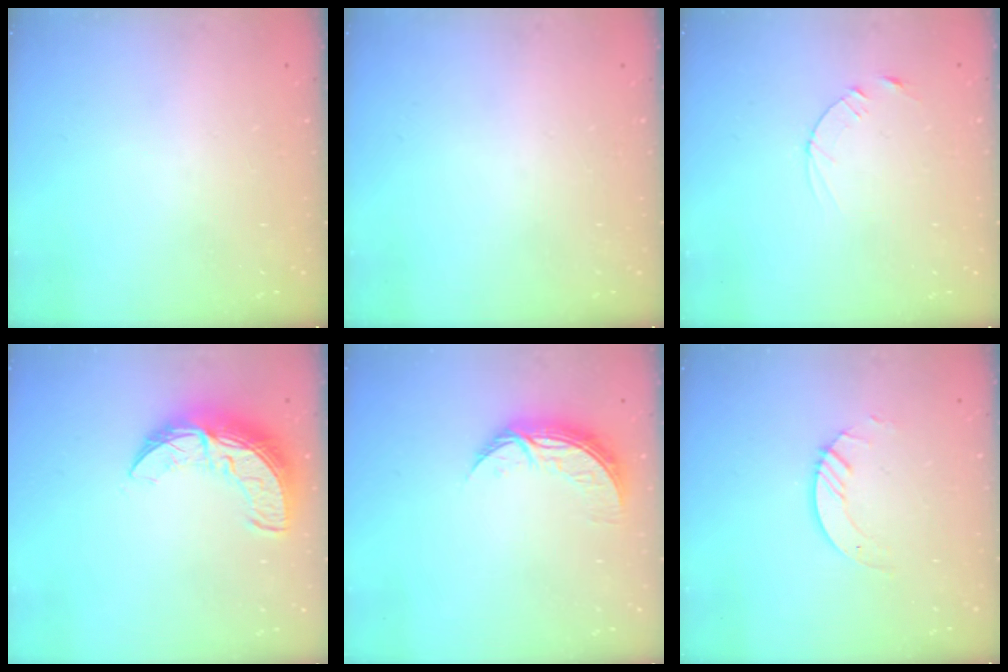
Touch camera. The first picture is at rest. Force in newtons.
{"total": 0.0}
{"total": 2.5, "press": 2.5, "slide": 0.3}
{"total": 11.3, "press": 11.3, "slide": 0.8}
{"total": 8.5, "press": 8.5, "slide": 0.3}
{"total": 3.0, "press": 3.0, "slide": 0.3}